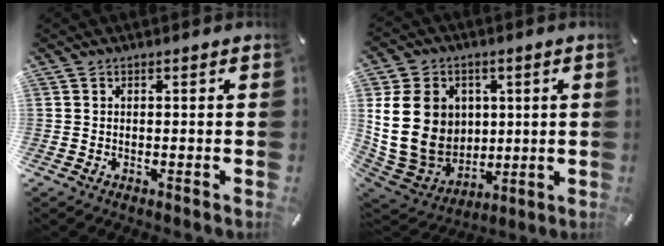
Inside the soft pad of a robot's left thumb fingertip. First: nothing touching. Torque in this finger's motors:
{"motor_torque": [2.59, 2.42, 0.98, 0.25, 0.70]}